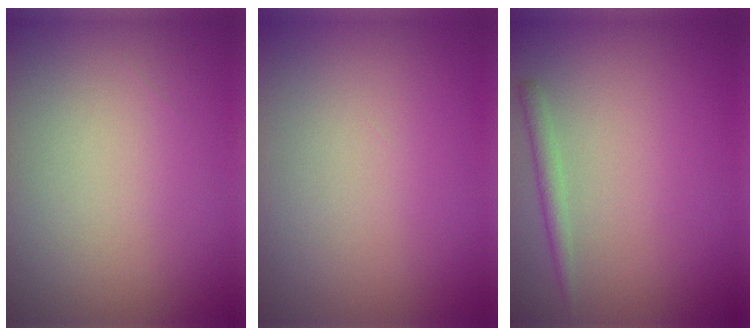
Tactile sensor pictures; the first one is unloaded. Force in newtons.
{"total": 0.0}
{"total": 1.4, "press": 1.4, "slide": 0.1}